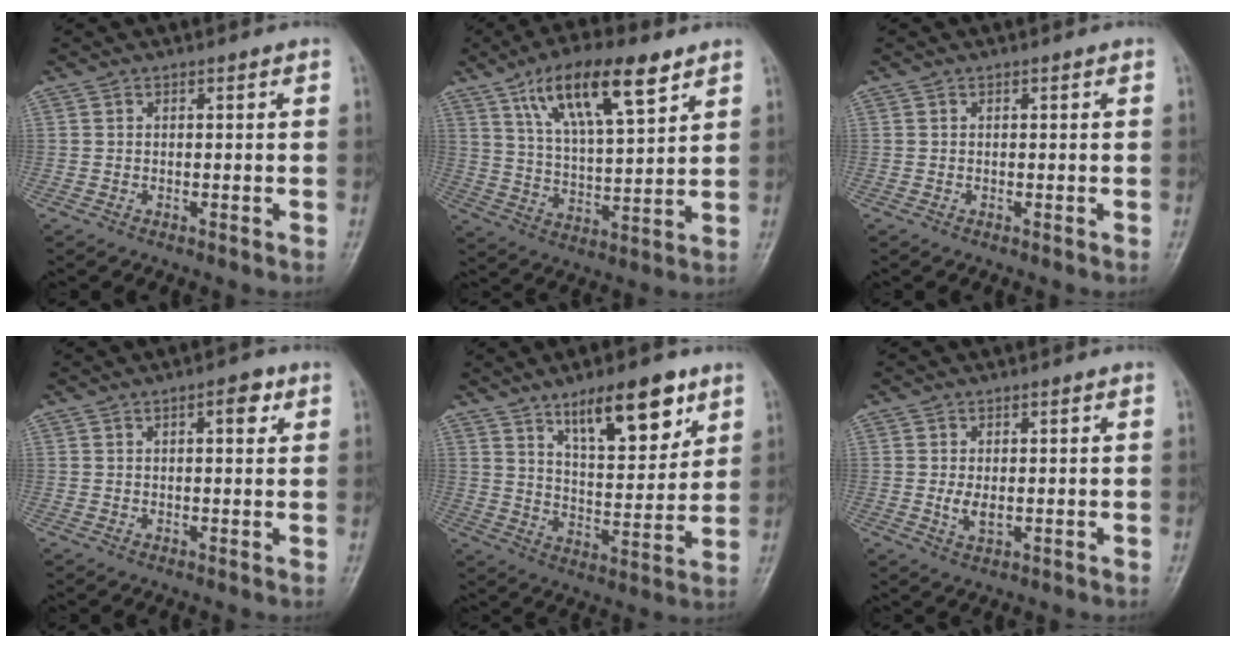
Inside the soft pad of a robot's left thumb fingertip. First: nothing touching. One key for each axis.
{"total": 16.1, "fx": 9.0, "fy": 5.2, "fz": 12.3, "tx": -0.193, "ty": -0.029, "tz": 0.162}
{"total": 0.0}
{"total": 3.6, "fx": 1.5, "fy": 1.4, "fz": 2.9, "tx": -0.032, "ty": -0.001, "tz": 0.018}
{"total": 13.4, "fx": 7.6, "fy": 4.9, "fz": 9.8, "tx": -0.122, "ty": -0.041, "tz": 0.123}
{"total": 2.9, "fx": -0.1, "fy": 1.5, "fz": 2.5, "tx": -0.047, "ty": -0.006, "tz": 0.003}